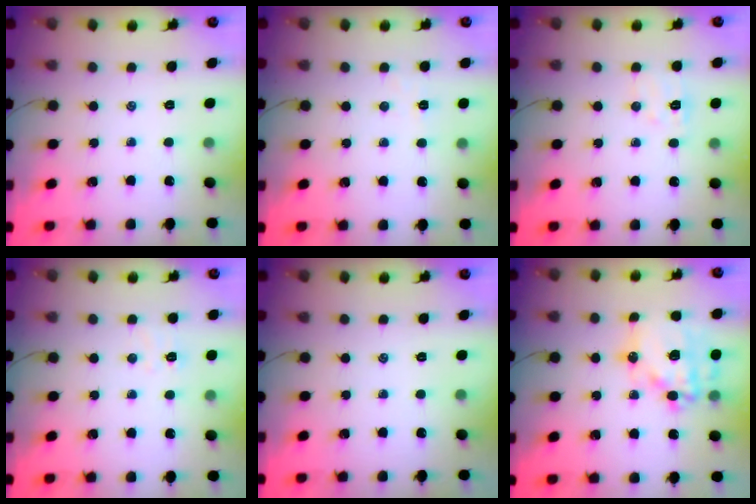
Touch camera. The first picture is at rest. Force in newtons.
{"total": 2.6, "press": 2.4, "slide": 0.8}
{"total": 7.2, "press": 7.0, "slide": 1.3}
{"total": 4.2, "press": 4.1, "slide": 0.9}
{"total": 0.0}
{"total": 17.5, "press": 17.1, "slide": 3.7}